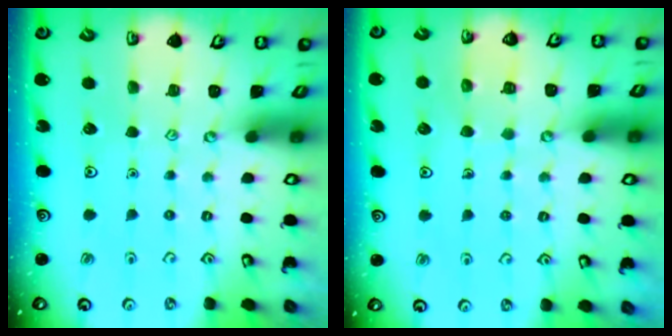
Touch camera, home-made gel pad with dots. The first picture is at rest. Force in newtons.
{"total": 6.4, "press": 6.3, "slide": 0.4}